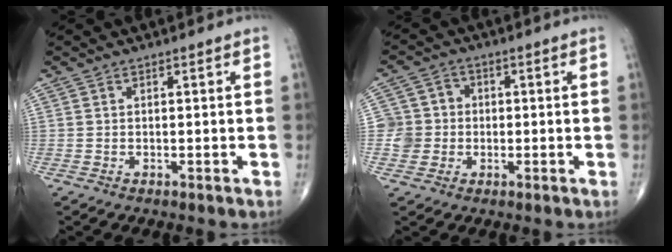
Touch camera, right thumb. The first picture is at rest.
{"total": 6.0, "force": [-0.6, 5.8, 1.1], "torque": [0.010, 0.012, -0.017]}